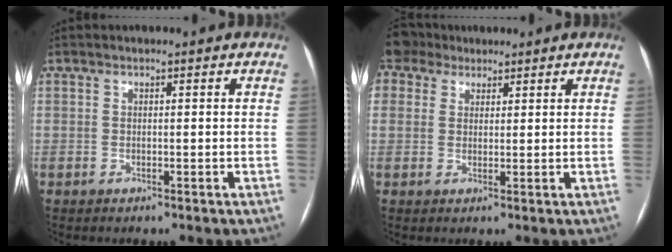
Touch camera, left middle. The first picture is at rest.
{"total": 5.5, "force": [4.1, 3.5, 0.7], "torque": [-0.020, 0.031, 0.082]}